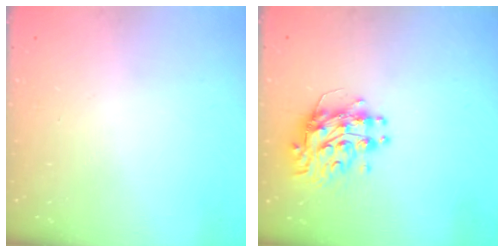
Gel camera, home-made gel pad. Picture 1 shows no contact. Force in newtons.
{"total": 10.4, "press": 10.4, "slide": 1.0}